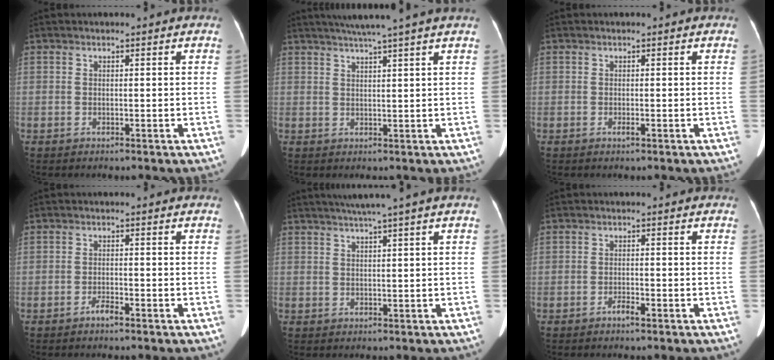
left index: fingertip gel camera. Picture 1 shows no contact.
{"total": 7.0, "force": [5.6, -1.6, 3.9], "torque": [-0.057, 0.016, 0.078]}
{"total": 0.5, "force": [-0.3, 0.1, 0.5], "torque": [-0.010, -0.001, -0.003]}
{"total": 1.6, "force": [-1.3, 0.2, 0.9], "torque": [-0.019, -0.001, -0.022]}
{"total": 4.2, "force": [2.9, -1.2, 2.8], "torque": [-0.045, 0.012, 0.053]}
{"total": 1.5, "force": [-1.1, 0.2, 0.9], "torque": [-0.018, 0.000, -0.017]}